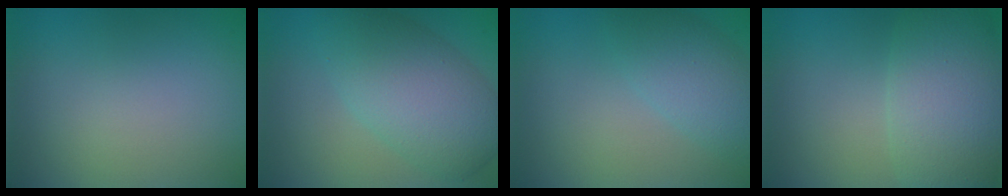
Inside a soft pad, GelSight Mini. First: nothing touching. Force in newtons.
{"total": 7.3, "press": 7.3, "slide": 0.1}
{"total": 3.9, "press": 3.9, "slide": 0.2}
{"total": 7.2, "press": 7.2, "slide": 0.4}